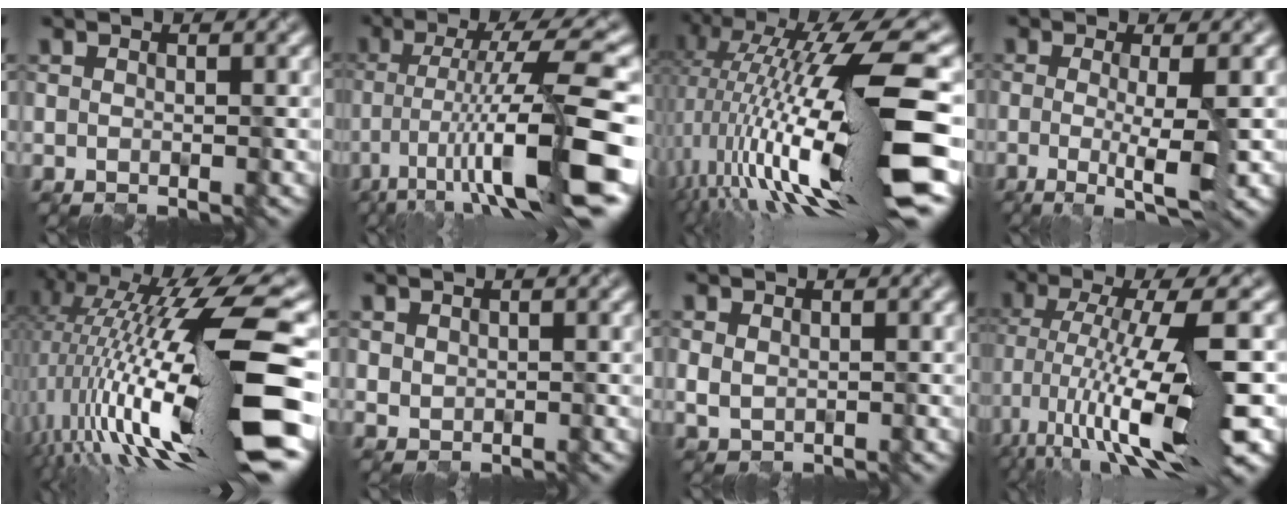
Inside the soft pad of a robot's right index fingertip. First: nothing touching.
{"total": 11.9, "force": [-4.9, 2.0, 10.7], "torque": [-0.168, 0.011, -0.079]}
{"total": 15.9, "force": [-0.6, 3.7, 15.4], "torque": [-0.256, 0.013, -0.004]}
{"total": 5.0, "force": [-0.8, 1.0, 4.8], "torque": [-0.078, -0.015, -0.015]}
{"total": 17.6, "force": [-0.5, 3.8, 17.2], "torque": [-0.283, 0.011, -0.007]}
{"total": 1.0, "force": [0.6, 0.8, 0.1], "torque": [-0.004, -0.004, 0.017]}
{"total": 1.2, "force": [0.3, 1.0, 0.6], "torque": [-0.016, -0.005, 0.012]}
{"total": 12.3, "force": [-4.0, 3.0, 11.2], "torque": [-0.208, 0.002, -0.065]}